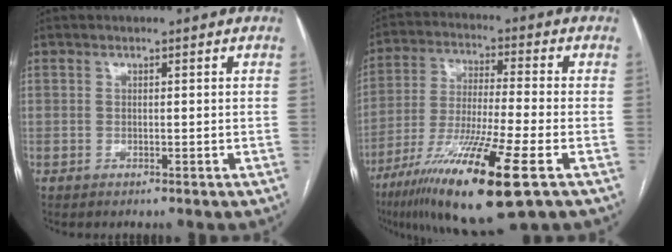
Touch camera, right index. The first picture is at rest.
{"total": 18.0, "force": [-9.2, 0.6, 15.5], "torque": [-0.292, -0.046, -0.163]}